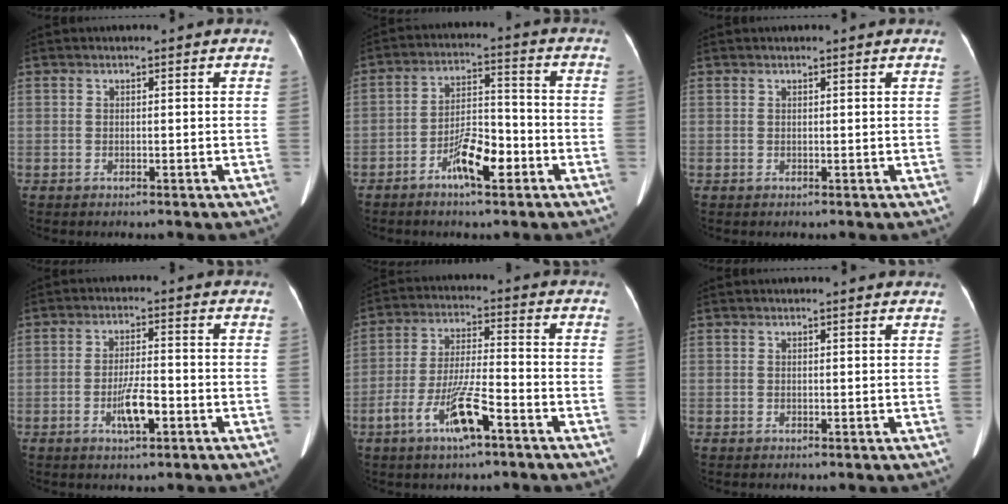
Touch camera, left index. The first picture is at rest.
{"total": 7.7, "force": [-4.0, 2.2, 6.2], "torque": [-0.116, 0.010, -0.068]}
{"total": 1.5, "force": [1.4, 0.1, 0.5], "torque": [-0.011, 0.012, 0.015]}
{"total": 5.0, "force": [-2.0, 1.0, 4.5], "torque": [-0.087, -0.002, -0.034]}
{"total": 9.5, "force": [-4.9, 1.3, 8.0], "torque": [-0.161, -0.006, -0.088]}
{"total": 3.0, "force": [2.8, 0.5, 1.0], "torque": [-0.014, 0.012, 0.025]}